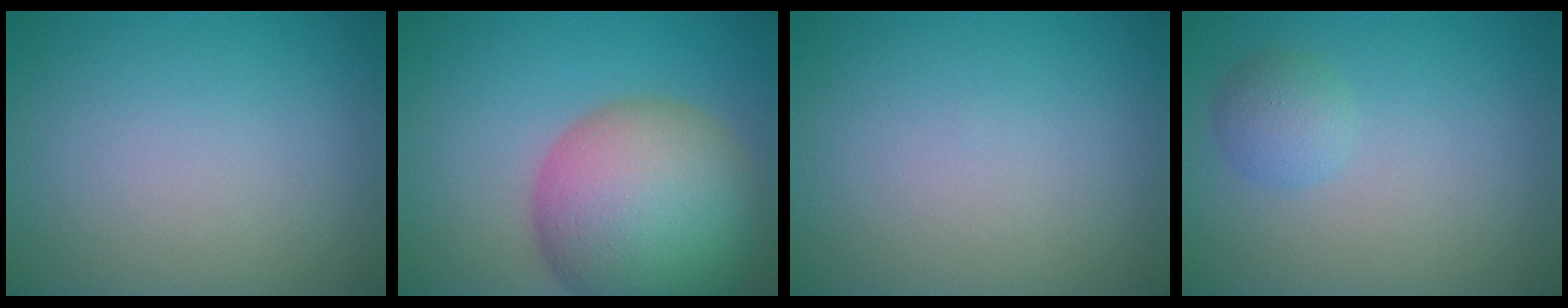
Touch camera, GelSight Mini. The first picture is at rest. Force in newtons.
{"total": 13.3, "press": 13.2, "slide": 0.9}
{"total": 0.0}
{"total": 1.8, "press": 1.8, "slide": 0.1}